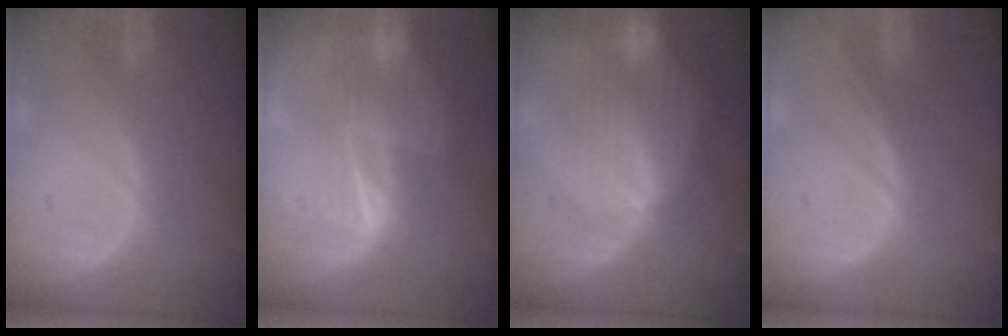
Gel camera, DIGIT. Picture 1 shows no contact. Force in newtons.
{"total": 6.7, "press": 5.5, "slide": 3.7}
{"total": 8.9, "press": 8.0, "slide": 3.9}
{"total": 0.0}